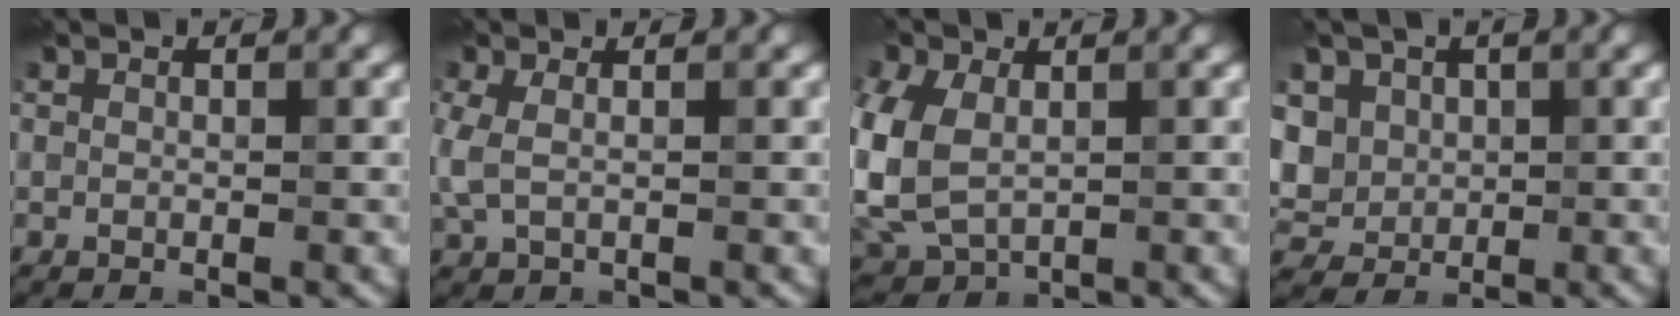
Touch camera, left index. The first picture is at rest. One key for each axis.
{"total": 2.0, "fx": 0.1, "fy": 1.0, "fz": 1.7, "tx": -0.049, "ty": 0.001, "tz": 0.001}
{"total": 7.8, "fx": 0.1, "fy": 5.4, "fz": 5.7, "tx": -0.159, "ty": -0.008, "tz": 0.007}
{"total": 7.5, "fx": 1.7, "fy": 6.2, "fz": 3.9, "tx": -0.088, "ty": 0.019, "tz": 0.016}